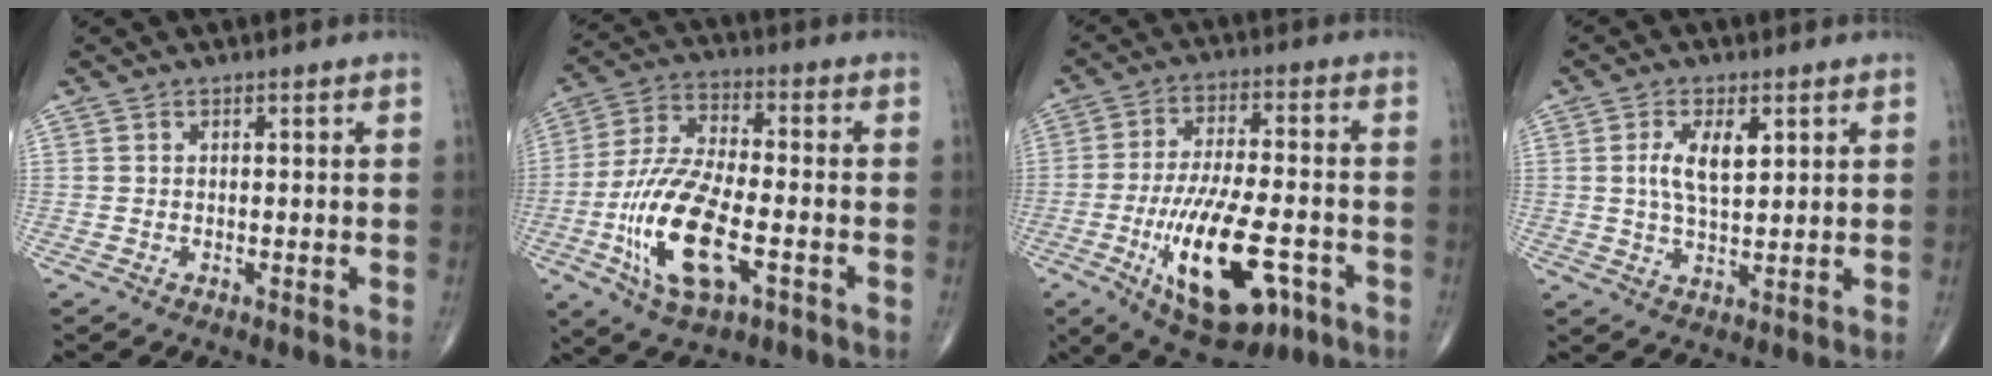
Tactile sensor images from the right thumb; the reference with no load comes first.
{"total": 17.1, "force": [-5.3, 7.1, 14.6], "torque": [-0.300, 0.018, -0.092]}
{"total": 18.4, "force": [-6.7, 7.5, 15.4], "torque": [-0.266, 0.018, -0.096]}
{"total": 6.6, "force": [1.9, 3.0, 5.6], "torque": [-0.103, -0.008, 0.037]}